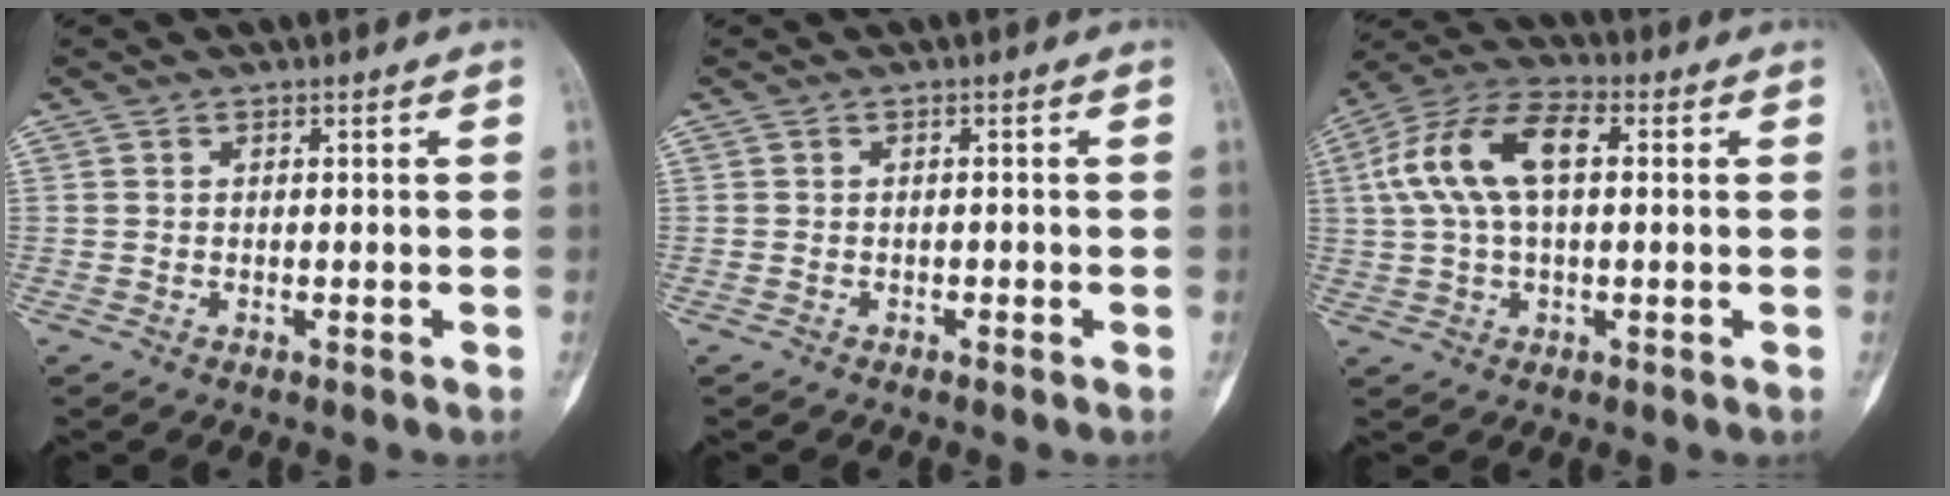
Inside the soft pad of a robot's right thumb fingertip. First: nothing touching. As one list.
[{"total": 0.6, "force": [-0.4, 0.4, 0.2], "torque": [-0.006, 0.003, -0.009]}, {"total": 13.4, "force": [2.5, 7.0, 11.2], "torque": [-0.229, 0.035, 0.042]}]